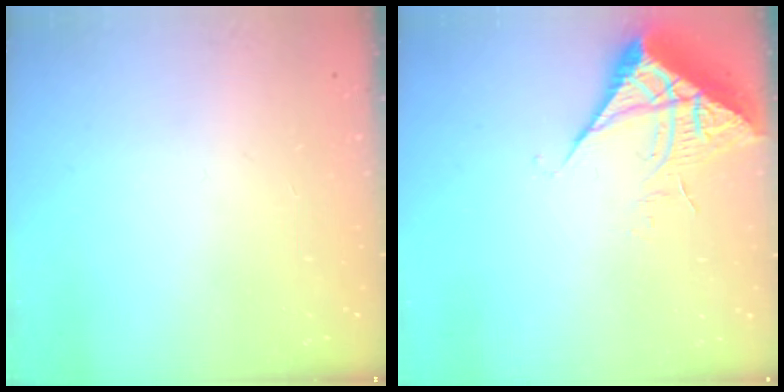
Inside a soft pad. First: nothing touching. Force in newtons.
{"total": 7.2, "press": 7.2, "slide": 0.8}